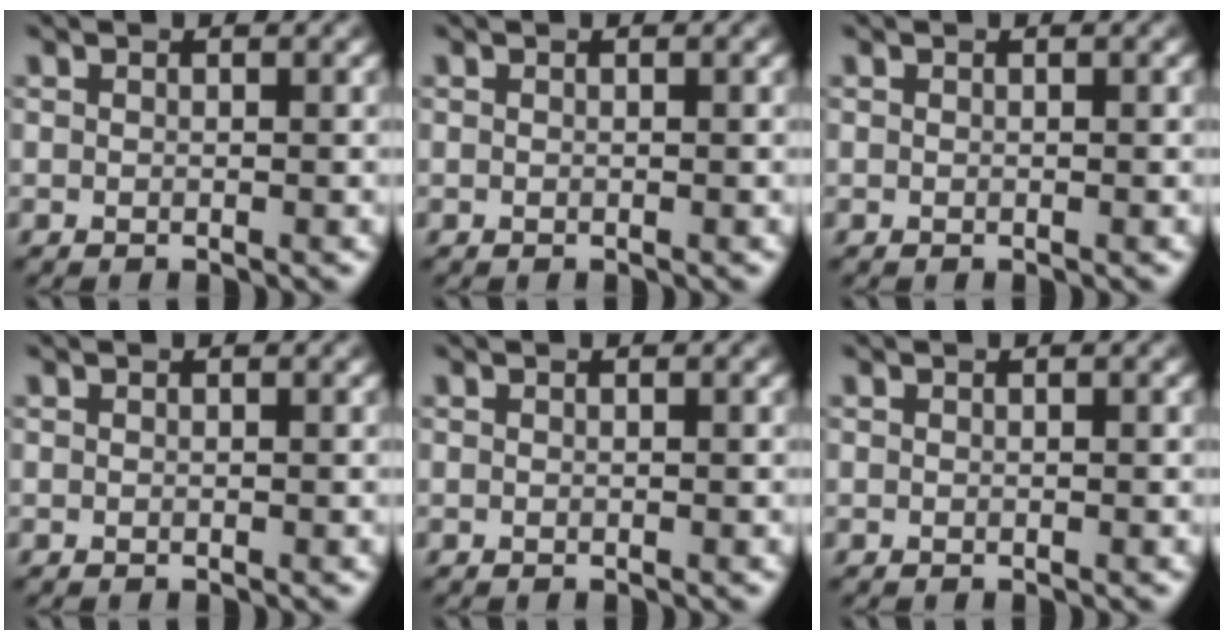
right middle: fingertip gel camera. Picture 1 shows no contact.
{"total": 0.0}
{"total": 0.0}
{"total": 0.0}
{"total": 0.0}
{"total": 0.0}